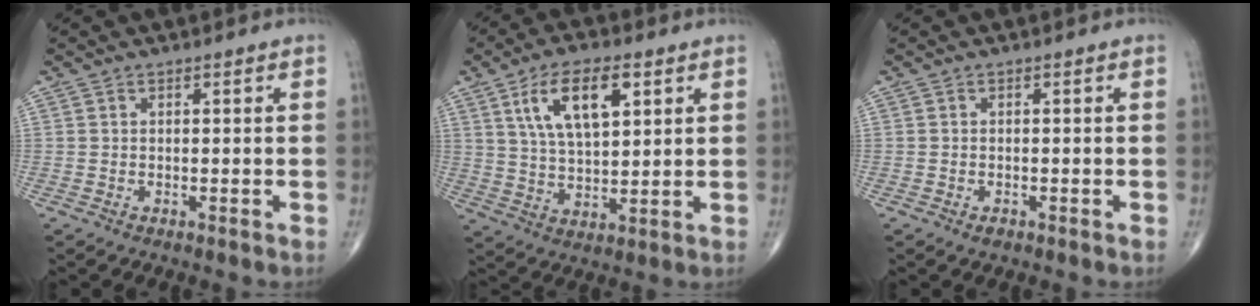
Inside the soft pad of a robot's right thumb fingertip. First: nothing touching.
{"total": 12.1, "force": [5.1, 5.3, 9.6], "torque": [-0.161, -0.014, 0.097]}
{"total": 1.0, "force": [-0.6, 0.6, 0.6], "torque": [-0.008, 0.002, -0.009]}